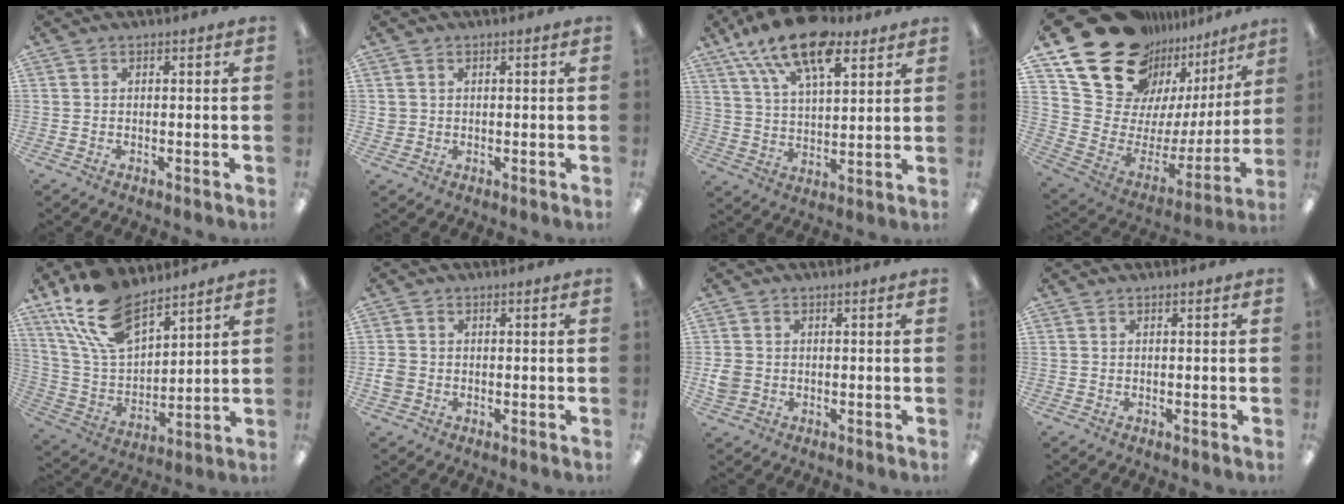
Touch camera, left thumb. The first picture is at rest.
{"total": 1.5, "force": [0.4, 1.5, 0.1], "torque": [-0.005, 0.002, 0.007]}
{"total": 17.7, "force": [11.3, 7.9, 11.2], "torque": [-0.195, -0.051, 0.197]}
{"total": 24.5, "force": [17.2, 14.3, 9.9], "torque": [-0.160, -0.136, 0.338]}
{"total": 17.8, "force": [12.2, 8.4, 9.9], "torque": [-0.215, -0.054, 0.226]}
{"total": 2.7, "force": [-0.6, 2.4, 1.2], "torque": [-0.017, 0.006, -0.011]}
{"total": 3.5, "force": [-0.4, 3.2, 1.5], "torque": [-0.024, 0.000, -0.009]}
{"total": 0.0}